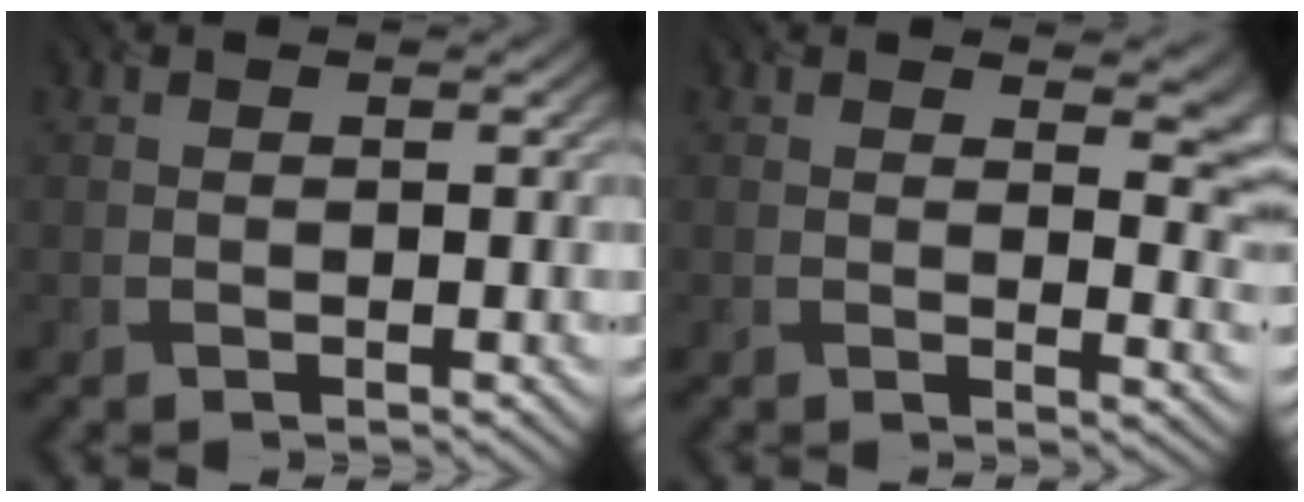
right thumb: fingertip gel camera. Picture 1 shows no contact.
{"total": 5.8, "force": [3.2, 2.7, 4.0], "torque": [-0.040, -0.011, 0.057]}